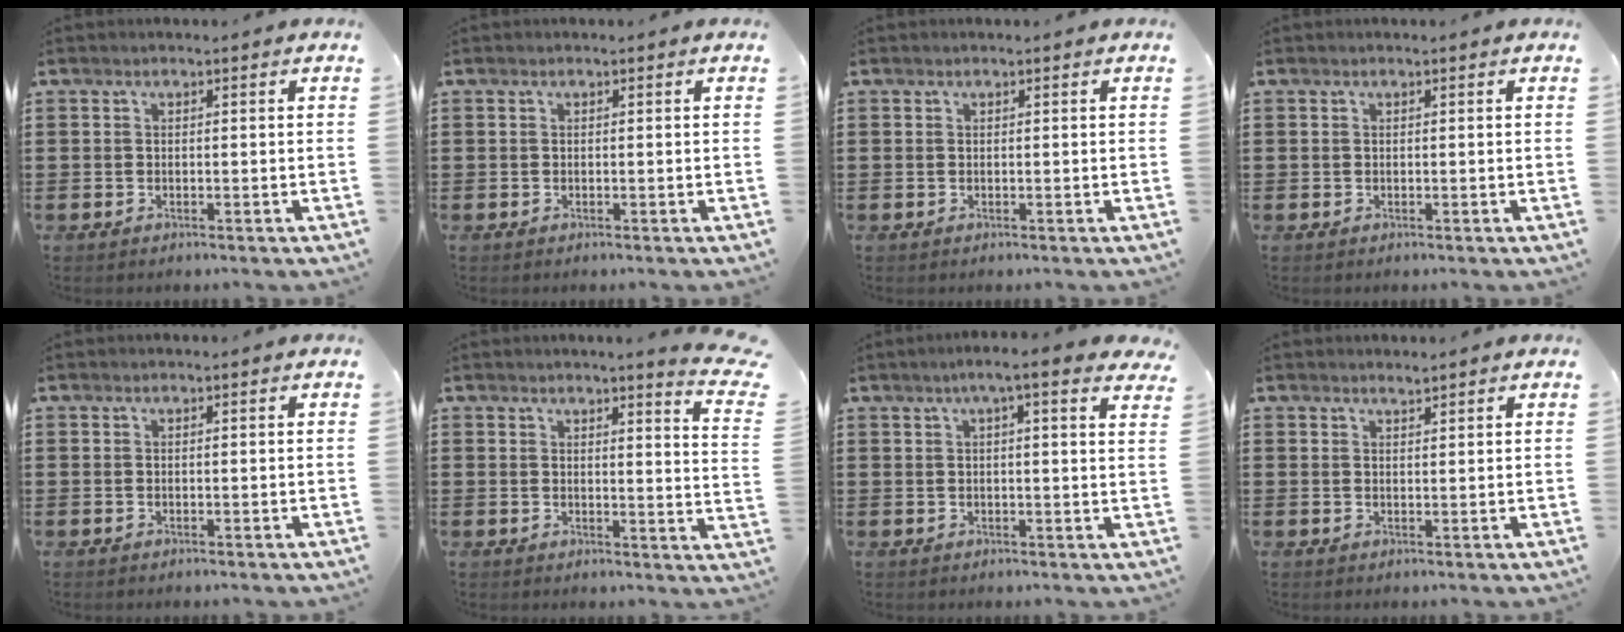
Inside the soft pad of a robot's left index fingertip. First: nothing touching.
{"total": 0.0}
{"total": 0.0}
{"total": 0.0}
{"total": 0.0}
{"total": 3.2, "force": [2.9, -0.5, 1.3], "torque": [-0.031, -0.017, 0.049]}
{"total": 4.4, "force": [2.9, 0.1, 3.3], "torque": [-0.064, -0.001, 0.047]}
{"total": 1.3, "force": [1.2, 0.0, 0.3], "torque": [-0.006, 0.001, 0.024]}